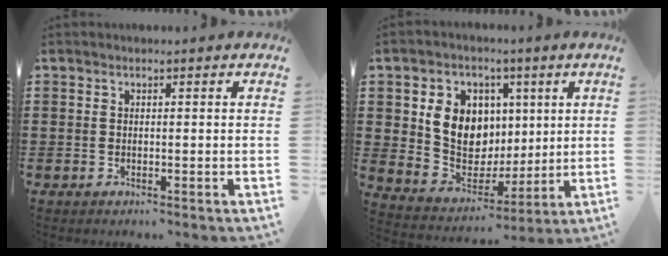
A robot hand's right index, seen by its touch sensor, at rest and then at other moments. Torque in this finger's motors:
{"motor_torque": [0.82, 0.41, 0.49, 0.21]}